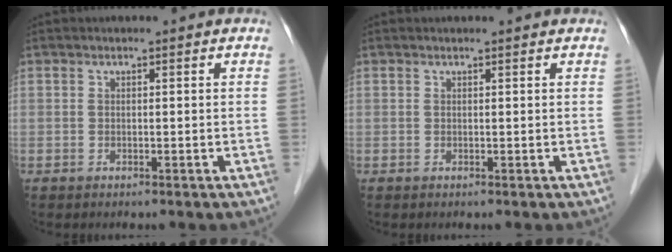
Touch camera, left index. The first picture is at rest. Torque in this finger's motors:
{"motor_torque": [0.27, -0.19, 0.02, 0.01]}